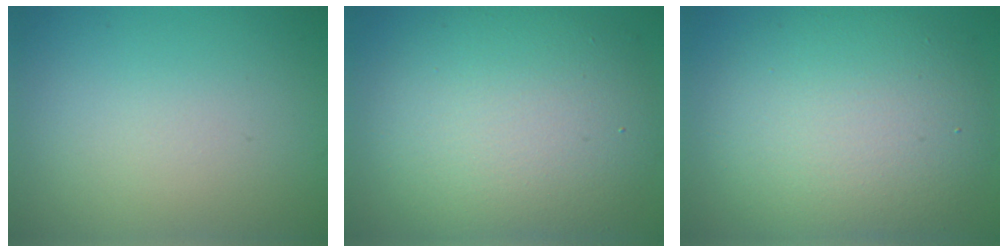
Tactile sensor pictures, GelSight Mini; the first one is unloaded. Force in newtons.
{"total": 9.9, "press": 9.9, "slide": 0.7}
{"total": 9.0, "press": 9.0, "slide": 0.5}